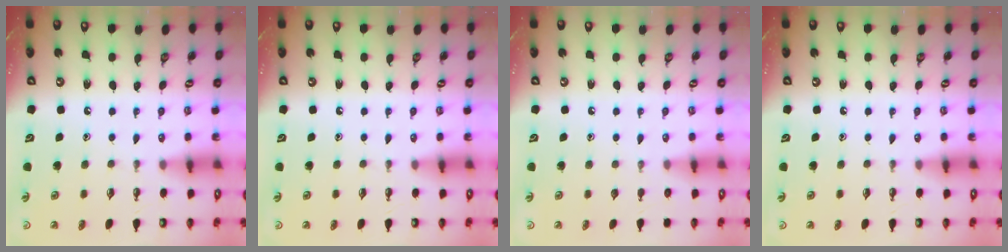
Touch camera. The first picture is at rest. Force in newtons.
{"total": 0.0}
{"total": 0.0}
{"total": 0.0}